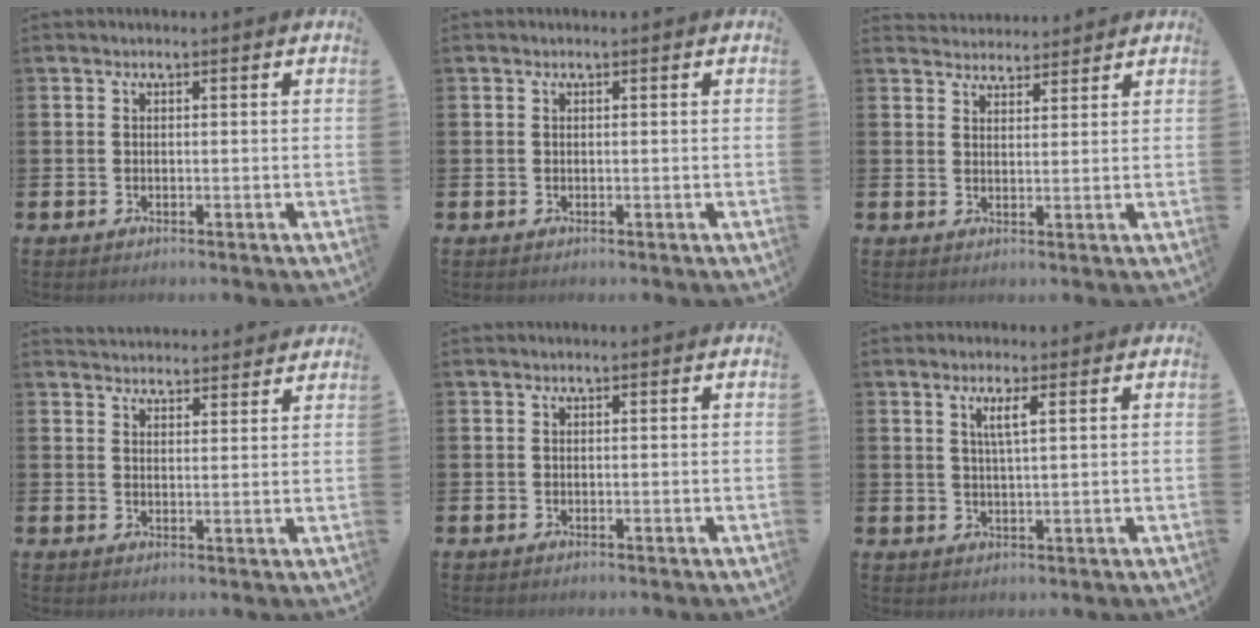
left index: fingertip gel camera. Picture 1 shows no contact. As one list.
[{"total": 0.0}, {"total": 3.2, "force": [3.1, 0.7, -0.3], "torque": [0.001, -0.016, 0.056]}, {"total": 3.4, "force": [3.4, 0.4, -0.2], "torque": [0.001, -0.022, 0.062]}, {"total": 0.0}, {"total": 3.2, "force": [1.8, 0.5, 2.6], "torque": [-0.050, 0.002, 0.028]}]